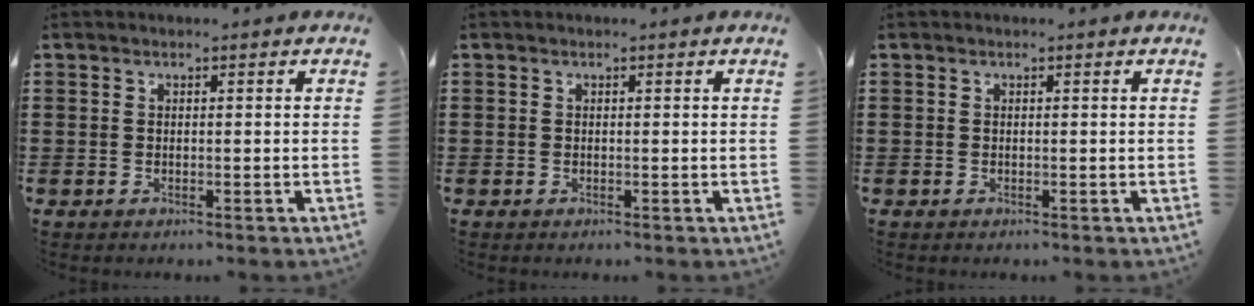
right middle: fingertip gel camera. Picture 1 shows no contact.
{"total": 0.0}
{"total": 0.0}